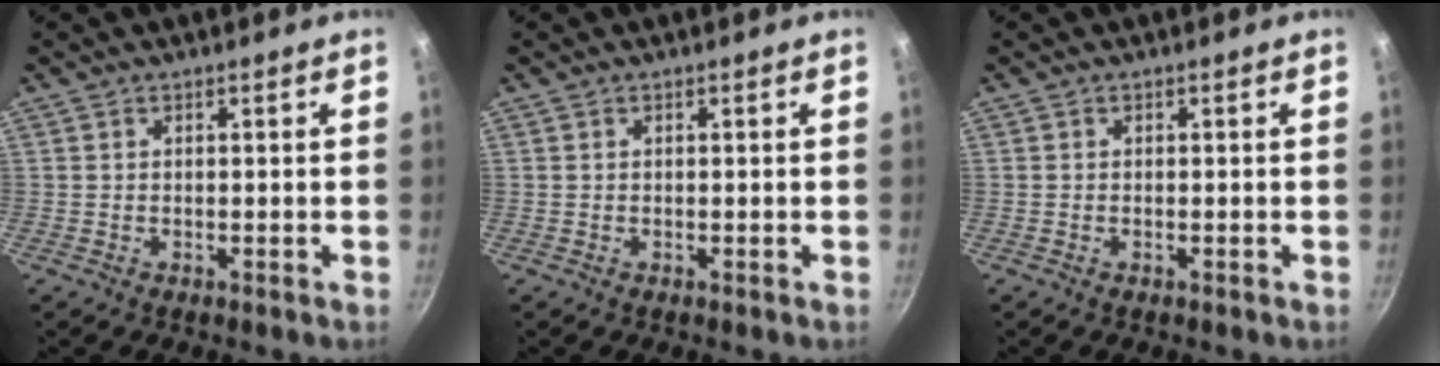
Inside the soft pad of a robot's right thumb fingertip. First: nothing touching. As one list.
[{"total": 0.0}, {"total": 0.0}]